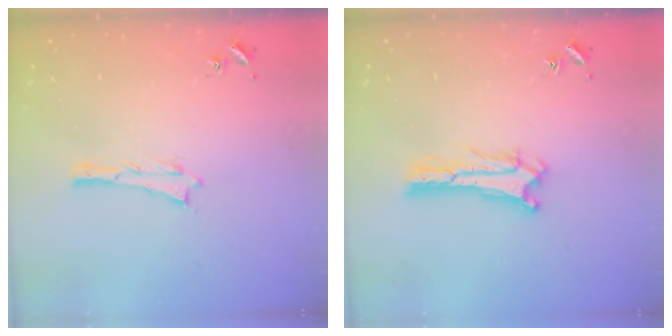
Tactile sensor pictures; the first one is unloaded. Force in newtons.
{"total": 0.9, "press": 0.9, "slide": 0.2}